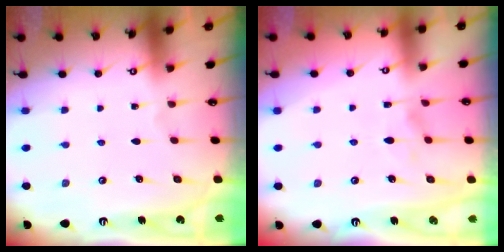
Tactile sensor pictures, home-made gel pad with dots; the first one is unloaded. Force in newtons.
{"total": 1.2, "press": 1.0, "slide": 0.7}